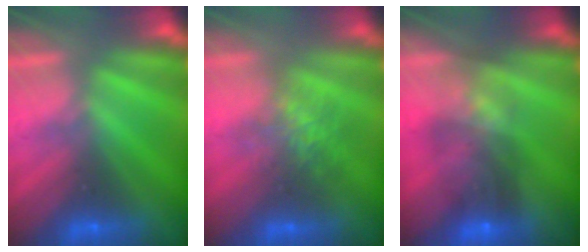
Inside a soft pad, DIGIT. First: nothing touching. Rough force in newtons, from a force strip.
{"total": 4.5}
{"total": 5.8}